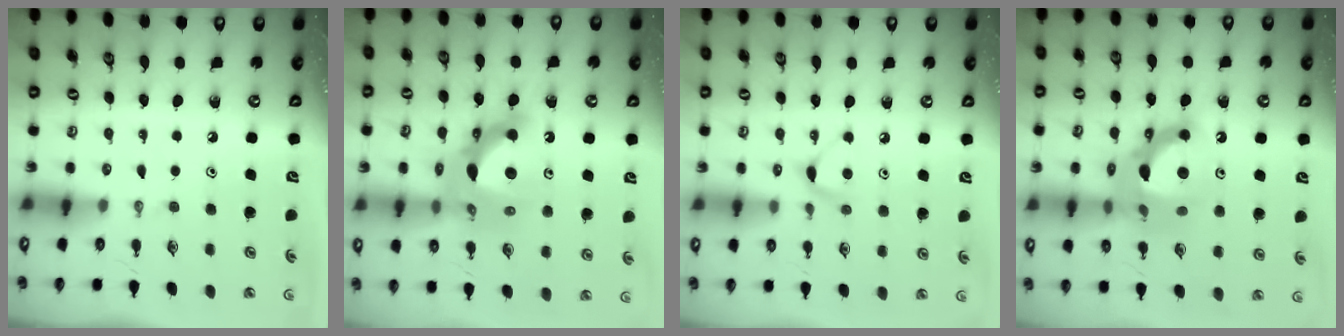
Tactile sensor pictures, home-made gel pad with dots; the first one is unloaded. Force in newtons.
{"total": 16.2, "press": 16.1, "slide": 1.6}
{"total": 6.1, "press": 6.1, "slide": 0.8}
{"total": 16.8, "press": 16.7, "slide": 1.7}